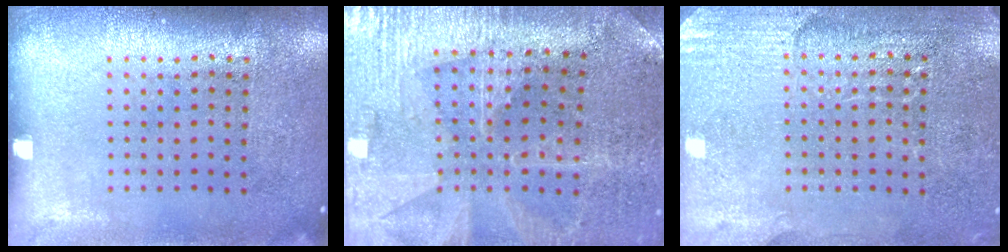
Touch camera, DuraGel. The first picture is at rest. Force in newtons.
{"total": 1.7, "press": 1.7, "slide": 0.3}
{"total": 2.9, "press": 2.8, "slide": 0.8}